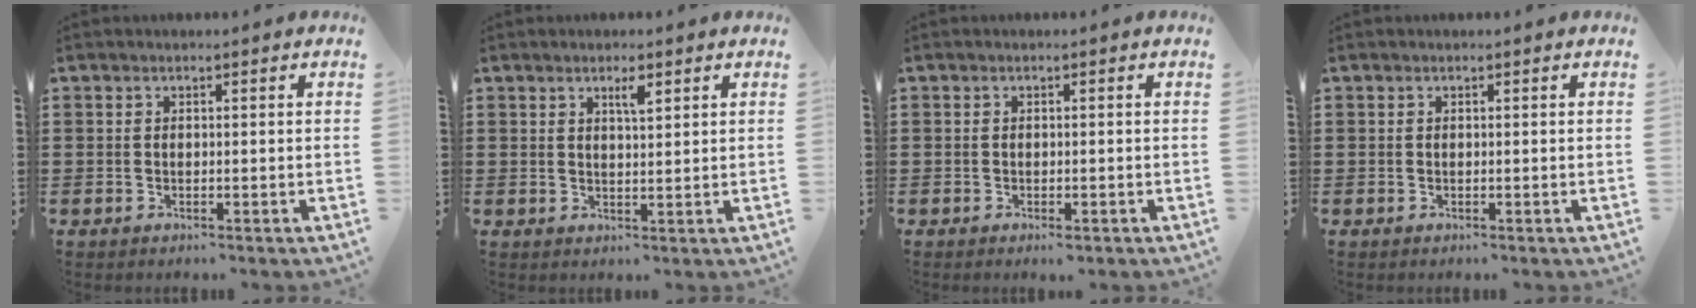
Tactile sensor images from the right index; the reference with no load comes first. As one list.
[{"total": 2.3, "force": [1.4, 0.5, 1.8], "torque": [-0.030, 0.000, 0.021]}, {"total": 0.7, "force": [-0.6, 0.1, 0.5], "torque": [-0.012, -0.007, -0.009]}, {"total": 0.0}]